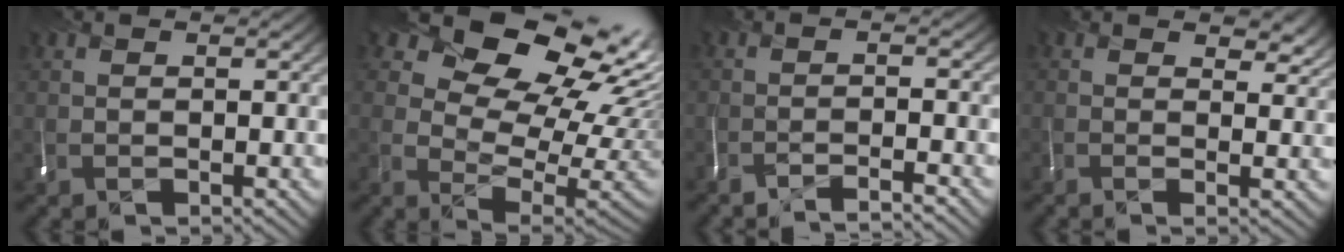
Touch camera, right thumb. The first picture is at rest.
{"total": 14.0, "force": [6.9, 8.8, 8.5], "torque": [-0.115, 0.017, 0.112]}
{"total": 3.6, "force": [-3.4, -0.8, 0.8], "torque": [0.005, -0.003, -0.078]}
{"total": 4.6, "force": [2.4, 1.9, 3.4], "torque": [-0.049, -0.006, 0.031]}